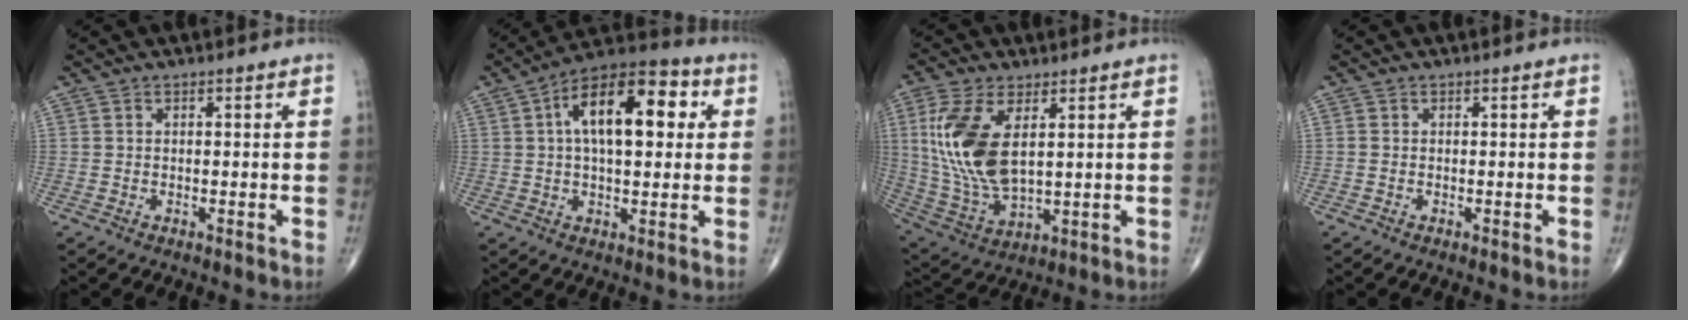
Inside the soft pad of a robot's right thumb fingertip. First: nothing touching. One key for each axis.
{"total": 16.8, "fx": 3.8, "fy": 8.1, "fz": 14.2, "tx": -0.204, "ty": 0.026, "tz": 0.049}
{"total": 15.6, "fx": 3.6, "fy": 7.7, "fz": 13.1, "tx": -0.281, "ty": -0.016, "tz": 0.082}
{"total": 0.0}